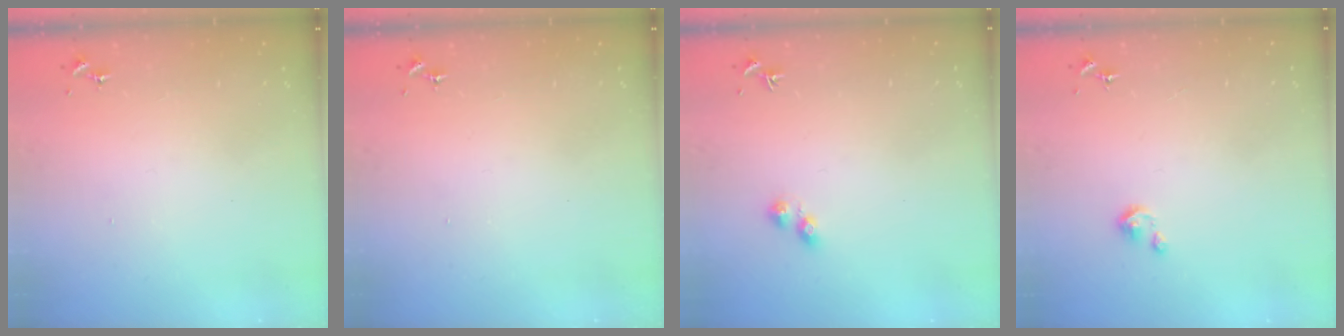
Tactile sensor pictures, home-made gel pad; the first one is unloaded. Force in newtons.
{"total": 0.0}
{"total": 2.5, "press": 2.4, "slide": 0.6}
{"total": 3.0, "press": 2.9, "slide": 0.2}